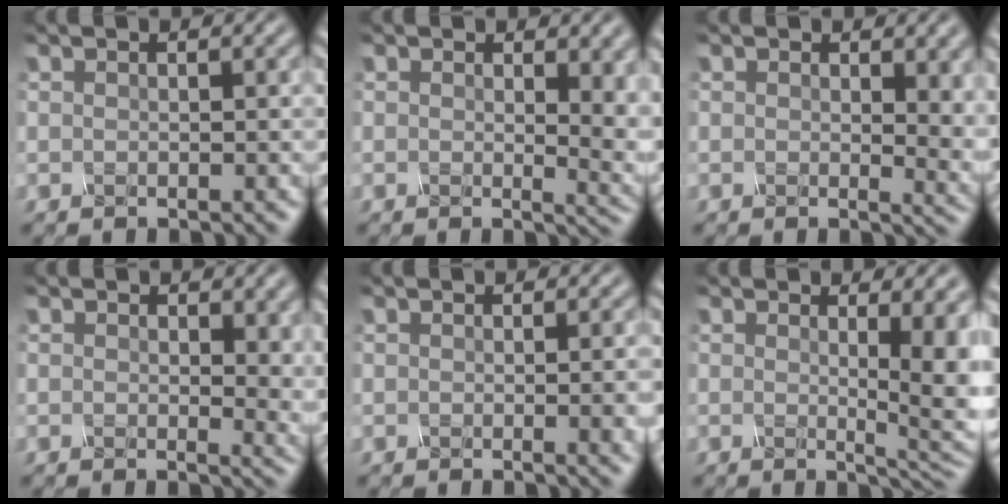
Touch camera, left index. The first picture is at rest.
{"total": 4.9, "force": [0.9, 2.0, 4.3], "torque": [-0.040, -0.007, 0.016]}
{"total": 3.8, "force": [0.9, 1.6, 3.3], "torque": [-0.035, -0.007, 0.013]}
{"total": 3.6, "force": [0.8, 1.9, 3.0], "torque": [-0.029, -0.005, 0.010]}
{"total": 2.9, "force": [-0.2, 1.0, 2.7], "torque": [-0.023, 0.002, -0.004]}
{"total": 6.7, "force": [0.9, 2.1, 6.3], "torque": [-0.053, -0.006, 0.013]}